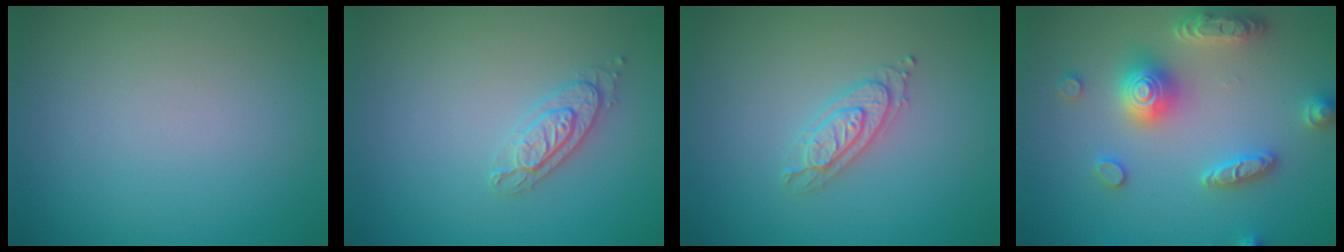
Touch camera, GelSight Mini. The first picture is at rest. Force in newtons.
{"total": 2.1, "press": 2.1, "slide": 0.5}
{"total": 2.2, "press": 2.1, "slide": 0.5}
{"total": 5.4, "press": 5.4, "slide": 1.0}